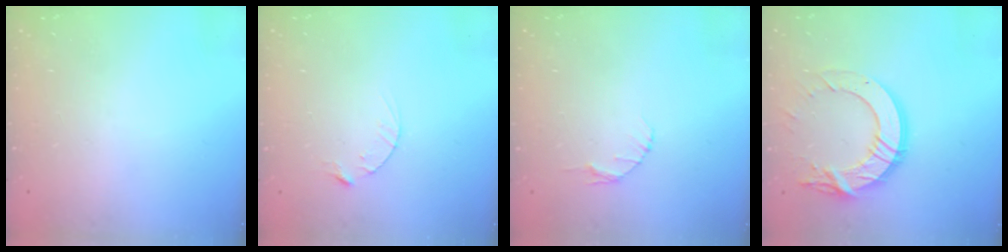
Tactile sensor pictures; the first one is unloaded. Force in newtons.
{"total": 2.8, "press": 2.8, "slide": 0.4}
{"total": 4.0, "press": 4.0, "slide": 0.6}
{"total": 15.4, "press": 15.3, "slide": 1.3}